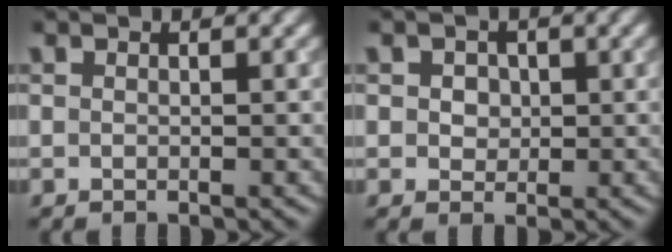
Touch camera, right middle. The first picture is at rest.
{"total": 2.0, "force": [0.6, 1.6, 1.0], "torque": [-0.013, 0.013, 0.001]}